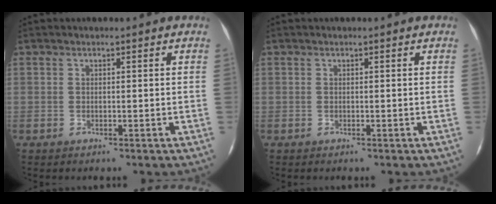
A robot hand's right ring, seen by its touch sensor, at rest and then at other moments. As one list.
[{"total": 0.0}]